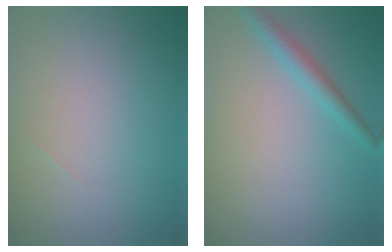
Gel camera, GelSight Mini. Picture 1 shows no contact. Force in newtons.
{"total": 2.1, "press": 2.1, "slide": 0.1}